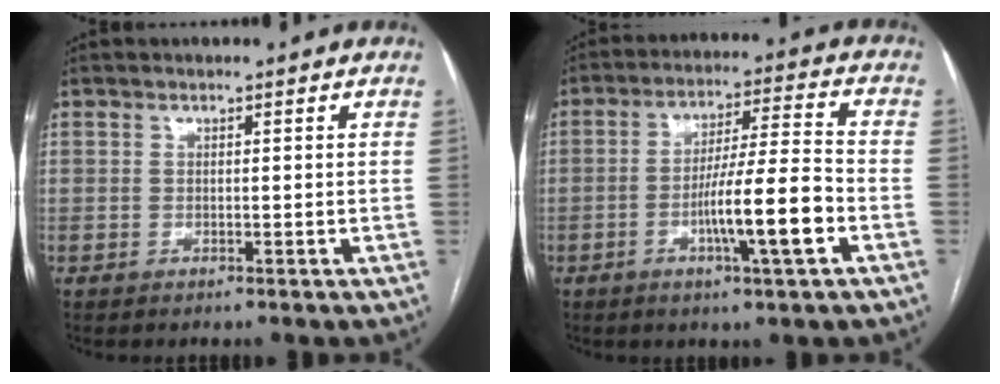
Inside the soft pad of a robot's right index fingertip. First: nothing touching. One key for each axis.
{"total": 10.8, "fx": -3.8, "fy": -0.1, "fz": 10.1, "tx": -0.172, "ty": 0.000, "tz": -0.066}